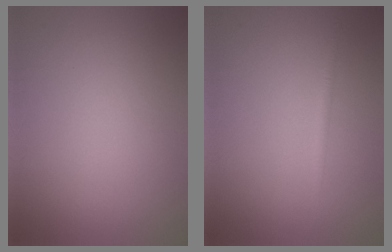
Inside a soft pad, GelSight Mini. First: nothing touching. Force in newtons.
{"total": 0.9, "press": 0.9, "slide": 0.0}